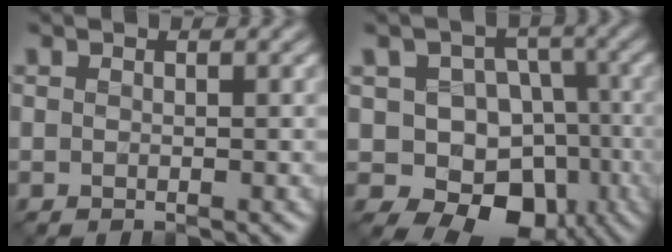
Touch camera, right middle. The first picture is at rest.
{"total": 9.4, "force": [-2.8, 7.6, 4.7], "torque": [-0.038, 0.008, -0.065]}